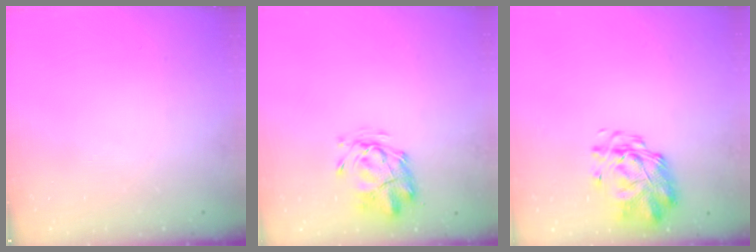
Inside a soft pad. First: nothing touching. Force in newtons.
{"total": 2.4, "press": 2.3, "slide": 0.5}
{"total": 2.4, "press": 2.2, "slide": 1.0}